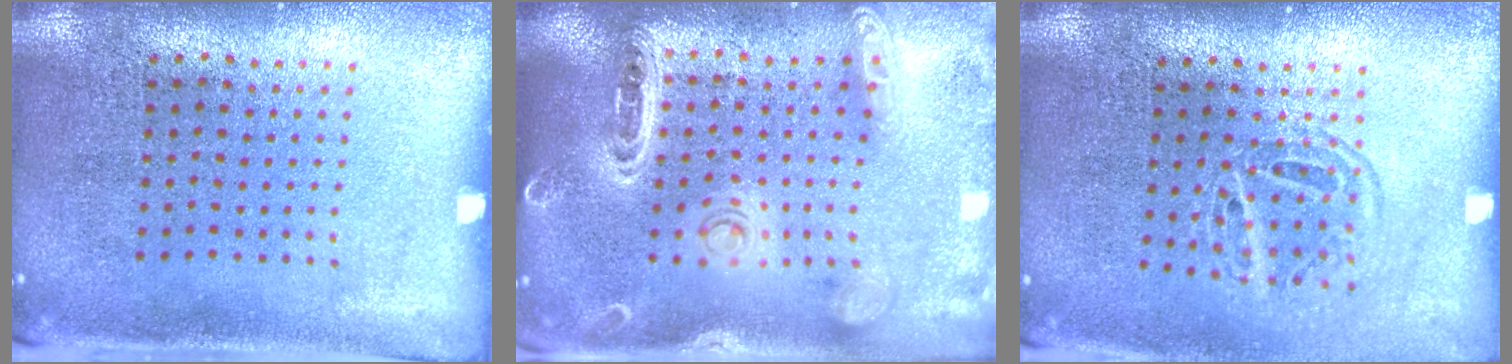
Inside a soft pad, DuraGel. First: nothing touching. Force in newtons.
{"total": 1.7, "press": 1.7, "slide": 0.3}
{"total": 1.6, "press": 1.2, "slide": 1.1}